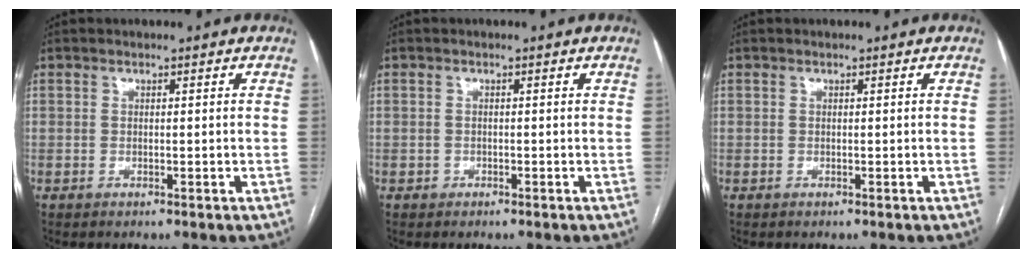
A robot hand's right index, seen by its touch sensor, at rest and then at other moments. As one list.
[{"total": 0.8, "force": [-0.4, 0.7, 0.0], "torque": [-0.003, 0.005, -0.008]}, {"total": 0.0}]